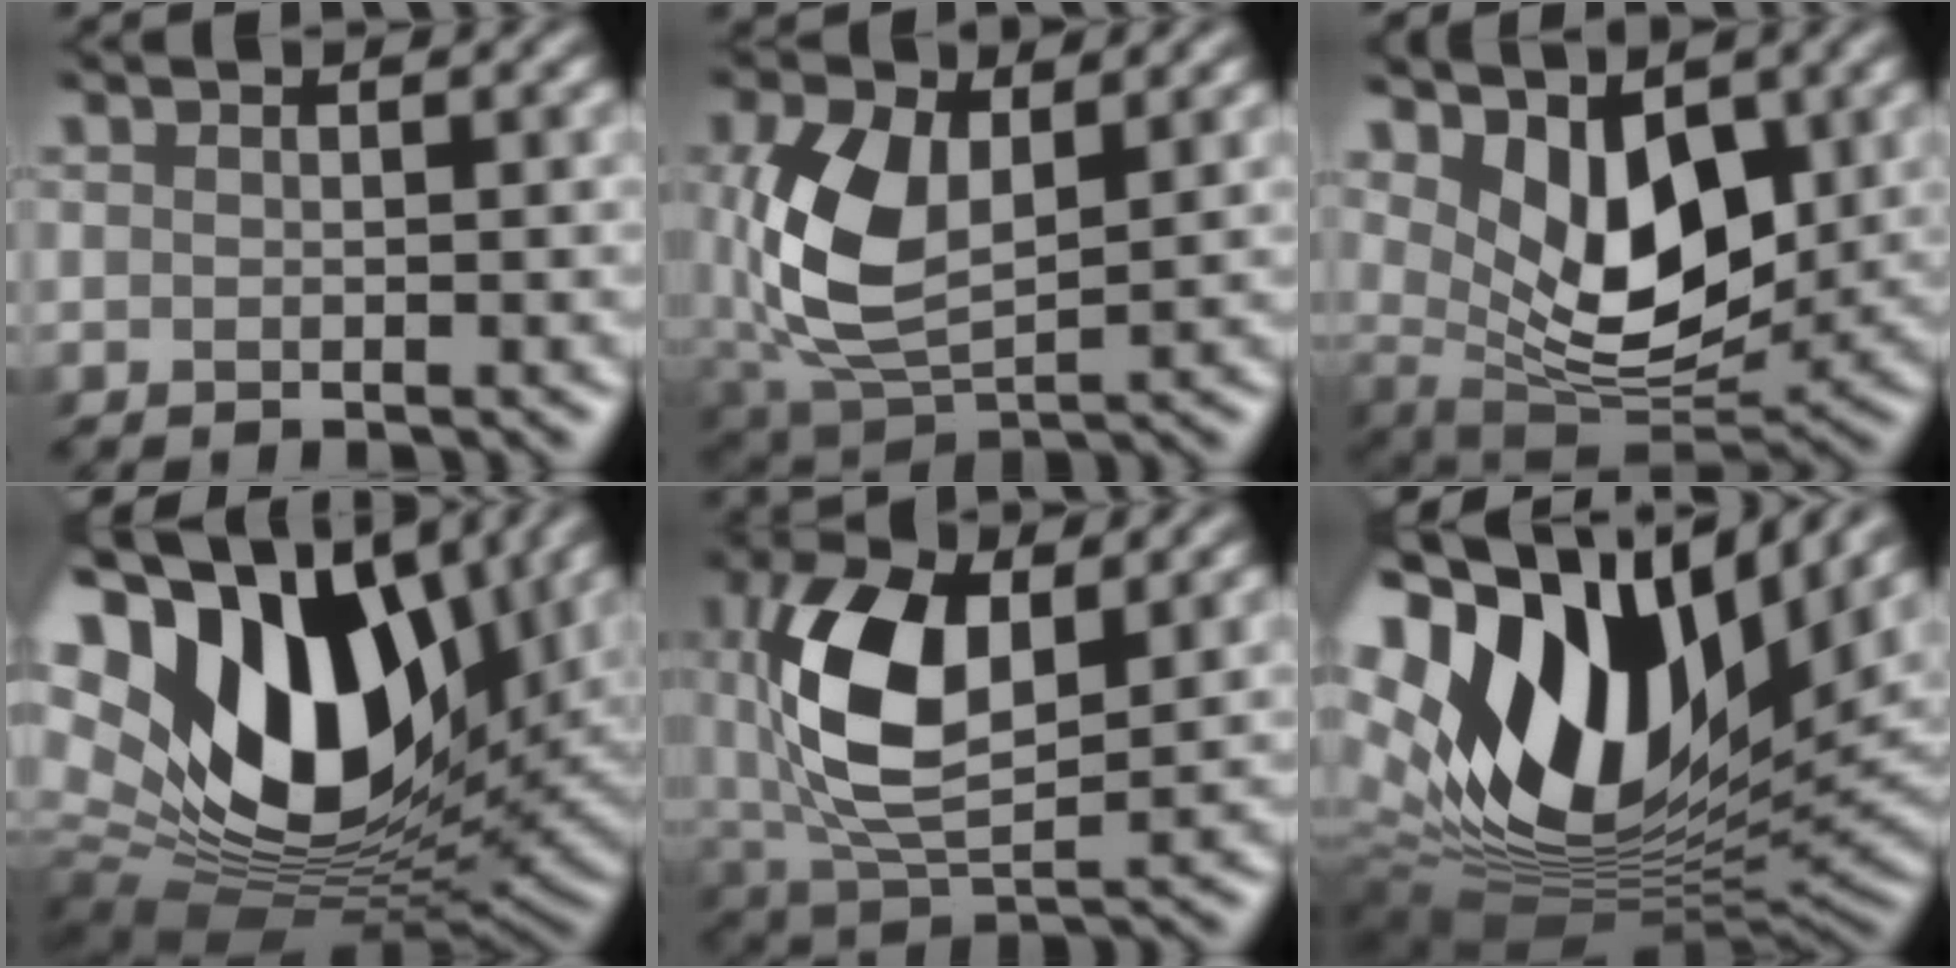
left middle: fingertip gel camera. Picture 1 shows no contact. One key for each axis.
{"total": 6.9, "fx": 0.6, "fy": 4.0, "fz": 5.6, "tx": -0.147, "ty": -0.002, "tz": 0.011}
{"total": 8.1, "fx": 2.1, "fy": 4.6, "fz": 6.3, "tx": -0.115, "ty": -0.012, "tz": 0.030}
{"total": 19.4, "fx": 5.8, "fy": 11.8, "fz": 14.2, "tx": -0.305, "ty": 0.009, "tz": 0.105}
{"total": 9.2, "fx": 1.4, "fy": 5.1, "fz": 7.5, "tx": -0.179, "ty": 0.004, "tz": 0.022}
{"total": 17.5, "fx": 6.3, "fy": 10.2, "fz": 12.7, "tx": -0.289, "ty": 0.004, "tz": 0.111}